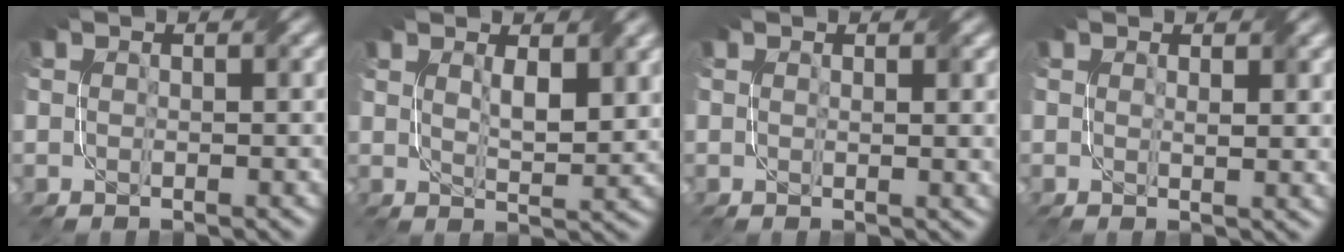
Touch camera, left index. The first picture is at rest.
{"total": 3.0, "force": [1.4, 0.9, 2.5], "torque": [-0.053, -0.006, 0.031]}
{"total": 1.4, "force": [0.6, 0.2, 1.3], "torque": [-0.016, -0.002, 0.011]}
{"total": 1.5, "force": [0.7, 0.3, 1.3], "torque": [-0.021, -0.005, 0.013]}